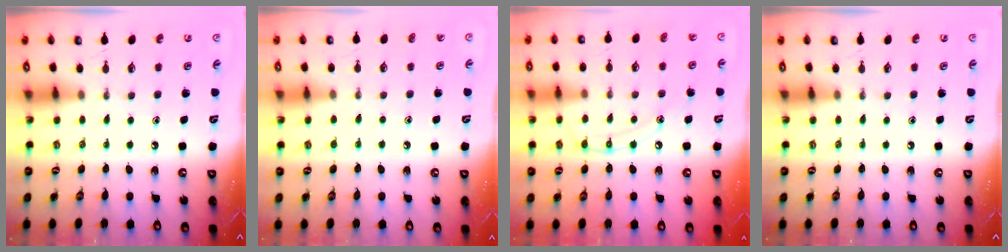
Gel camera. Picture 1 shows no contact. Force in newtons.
{"total": 3.5, "press": 3.5, "slide": 0.4}
{"total": 11.0, "press": 11.0, "slide": 0.9}
{"total": 0.0}